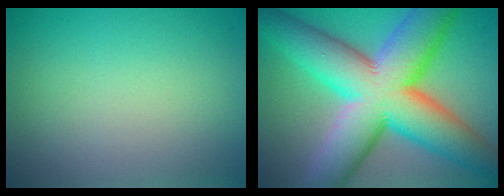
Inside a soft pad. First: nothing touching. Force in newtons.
{"total": 15.7, "press": 15.6, "slide": 0.6}